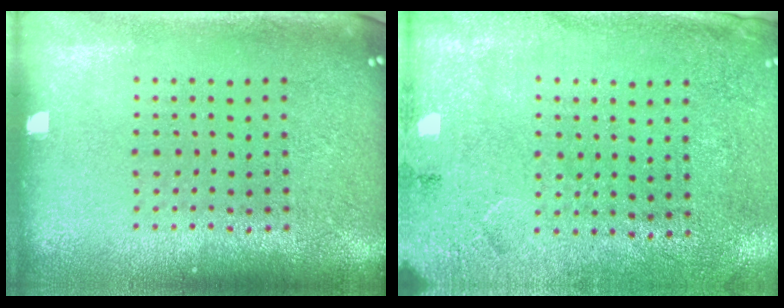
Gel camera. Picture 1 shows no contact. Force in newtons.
{"total": 2.7, "press": 2.2, "slide": 1.6}